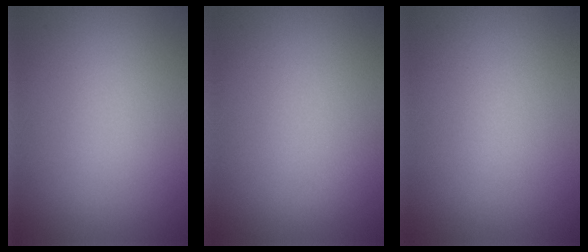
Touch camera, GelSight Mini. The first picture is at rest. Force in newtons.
{"total": 0.5, "press": 0.5, "slide": 0.0}
{"total": 0.0}